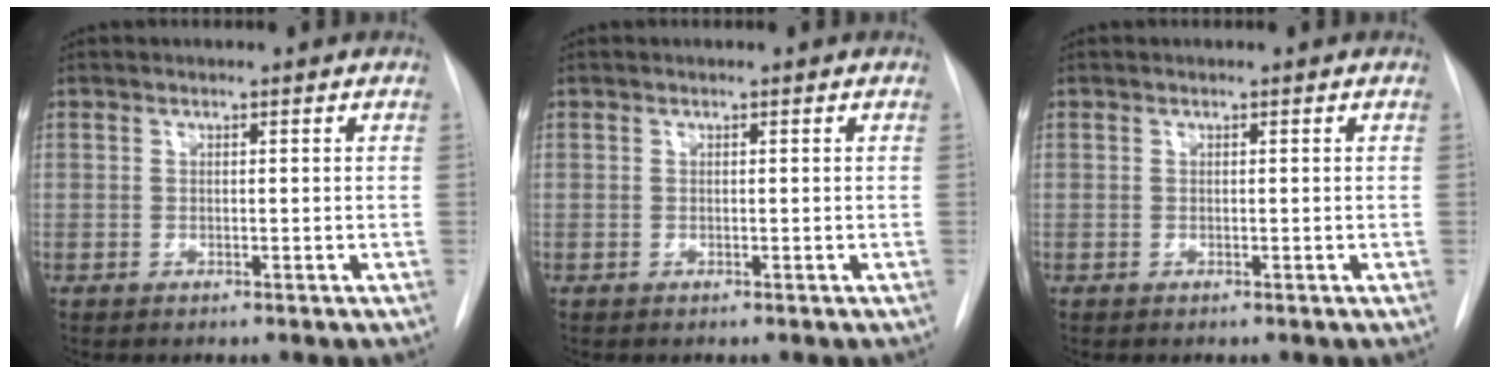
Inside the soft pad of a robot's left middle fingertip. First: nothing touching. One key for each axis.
{"total": 0.0}
{"total": 0.0}